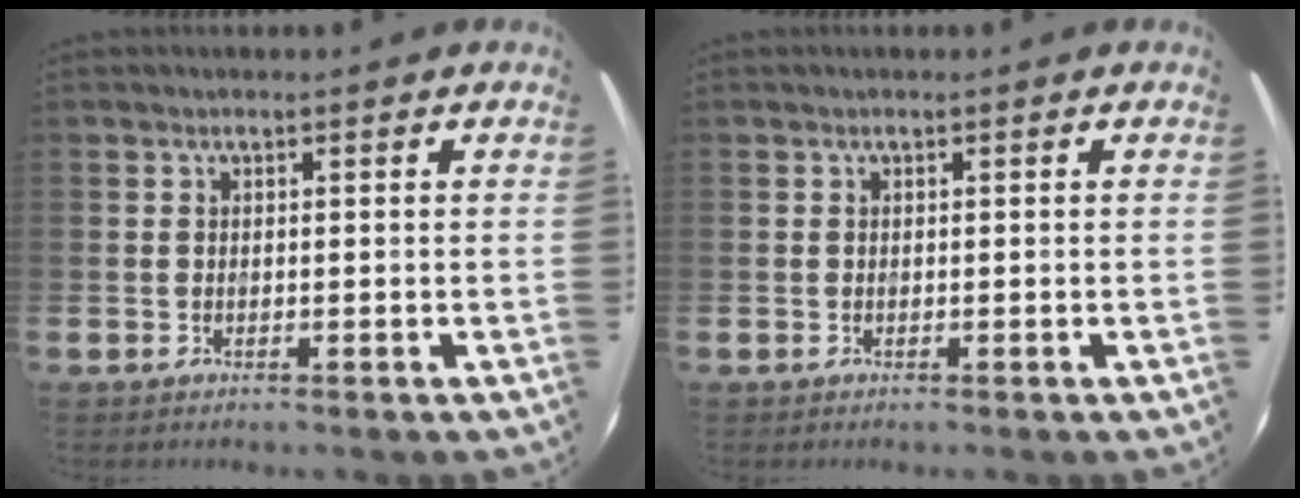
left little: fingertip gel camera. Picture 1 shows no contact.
{"total": 0.0}